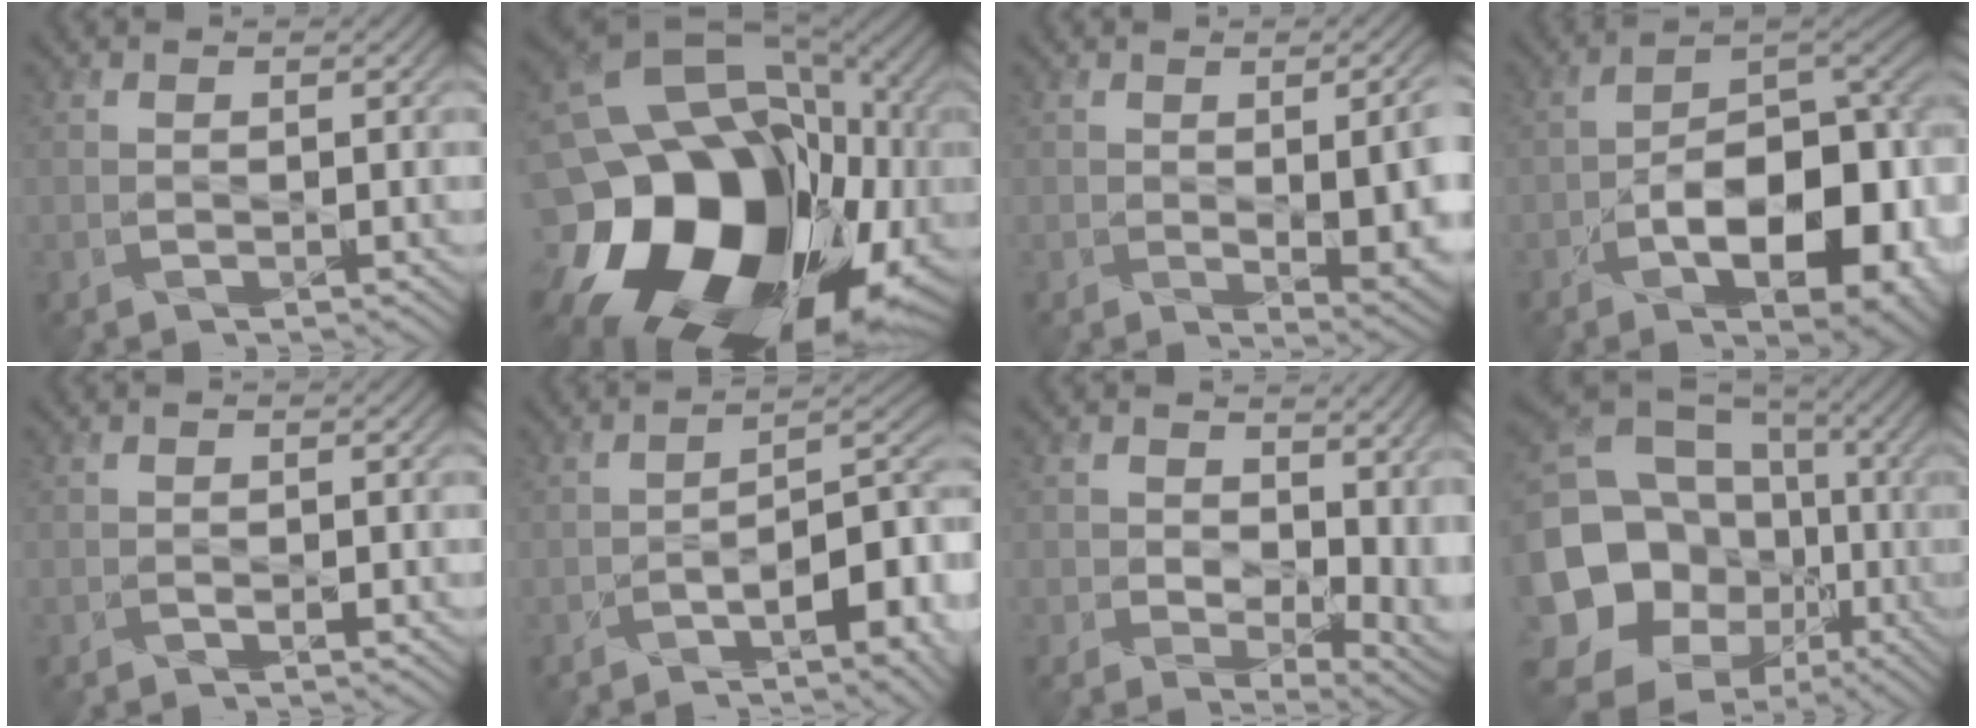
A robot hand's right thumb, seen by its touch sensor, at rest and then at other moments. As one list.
[{"total": 22.7, "force": [-5.3, 16.5, 14.6], "torque": [-0.305, -0.048, -0.076]}, {"total": 8.8, "force": [-1.0, 4.2, 7.7], "torque": [-0.103, -0.026, 0.011]}, {"total": 16.0, "force": [-5.3, 8.1, 12.7], "torque": [-0.170, -0.015, -0.083]}, {"total": 1.0, "force": [-0.6, 0.6, 0.5], "torque": [-0.008, -0.002, -0.009]}, {"total": 8.5, "force": [-4.0, 3.0, 6.9], "torque": [-0.095, -0.002, -0.059]}, {"total": 9.3, "force": [0.7, 6.9, 6.2], "torque": [-0.100, -0.034, 0.027]}, {"total": 21.7, "force": [-5.0, 18.5, 10.1], "torque": [-0.236, -0.021, -0.109]}]